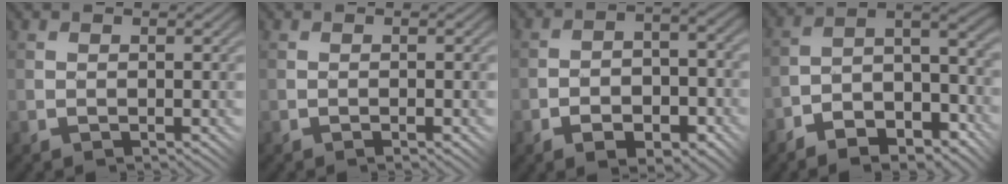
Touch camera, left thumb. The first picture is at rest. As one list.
[{"total": 1.1, "force": [-0.5, 0.3, 1.0], "torque": [-0.010, 0.003, -0.005]}, {"total": 6.7, "force": [-3.3, 3.5, 4.7], "torque": [-0.076, -0.008, -0.051]}, {"total": 9.7, "force": [-6.2, 4.2, 6.2], "torque": [-0.101, -0.006, -0.111]}]